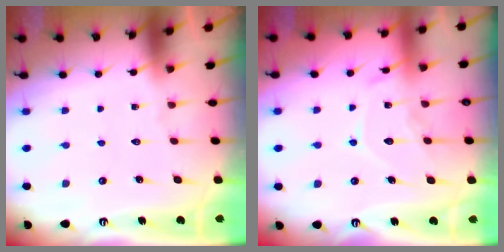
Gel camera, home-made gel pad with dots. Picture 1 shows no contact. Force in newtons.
{"total": 11.5, "press": 11.4, "slide": 1.1}